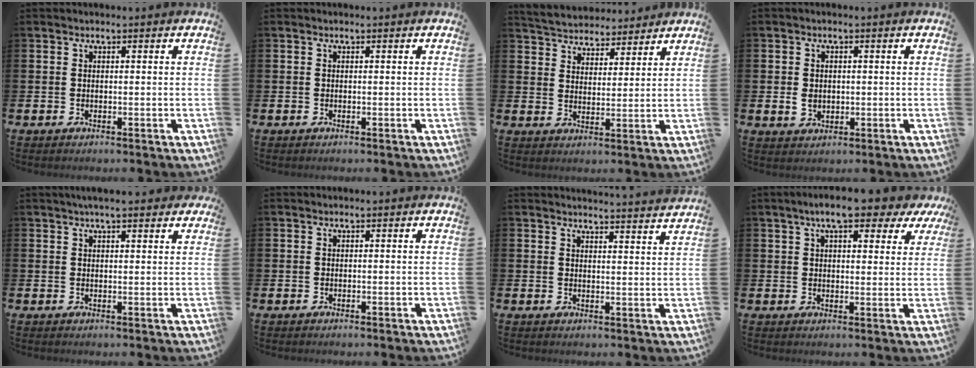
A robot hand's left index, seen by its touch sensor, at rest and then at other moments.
{"total": 0.0}
{"total": 4.9, "force": [4.8, 1.2, -0.4], "torque": [-0.020, -0.027, 0.087]}
{"total": 2.0, "force": [0.1, 1.7, 1.1], "torque": [-0.015, 0.006, -0.002]}
{"total": 3.1, "force": [2.7, 0.4, 1.4], "torque": [-0.022, -0.007, 0.046]}
{"total": 0.0}
{"total": 3.6, "force": [3.6, -0.6, -0.1], "torque": [0.003, -0.031, 0.062]}
{"total": 7.0, "force": [5.5, 2.2, 3.9], "torque": [-0.066, -0.014, 0.092]}